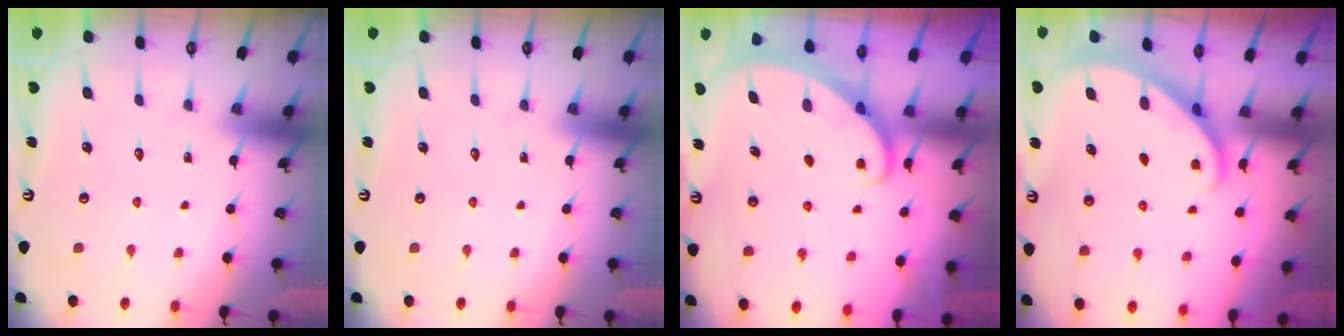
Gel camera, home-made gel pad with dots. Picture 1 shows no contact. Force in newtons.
{"total": 0.0}
{"total": 2.1, "press": 2.1, "slide": 0.1}
{"total": 2.2, "press": 2.2, "slide": 0.1}